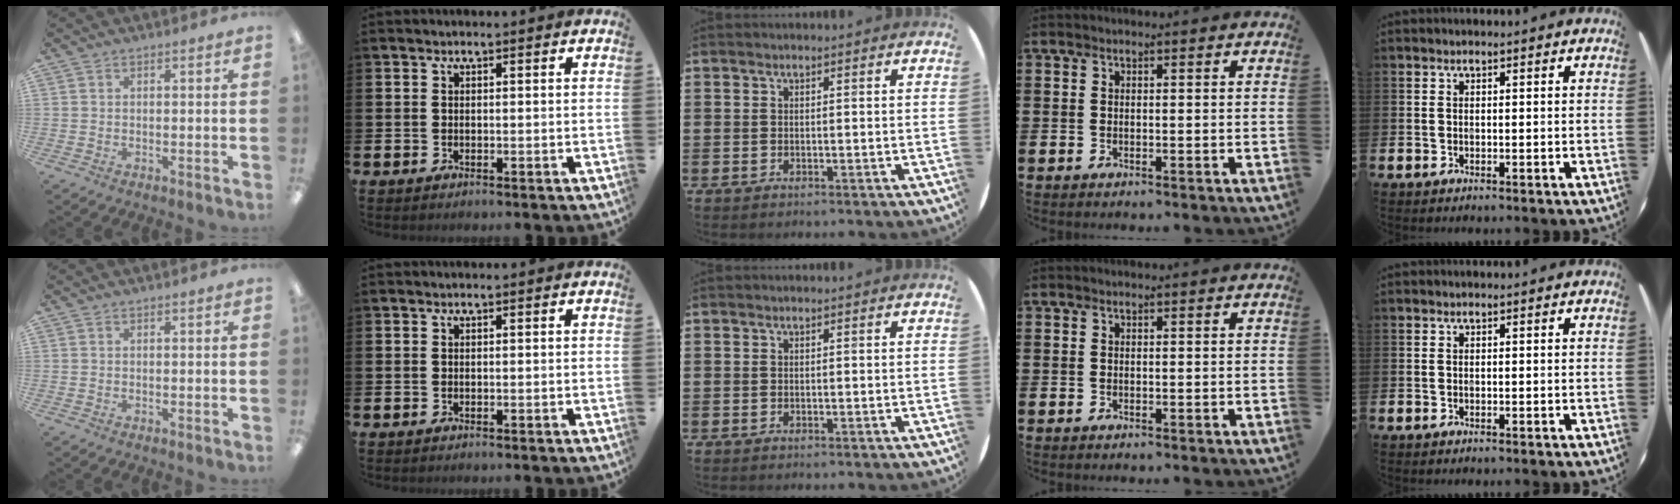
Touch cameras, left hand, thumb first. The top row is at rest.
{}